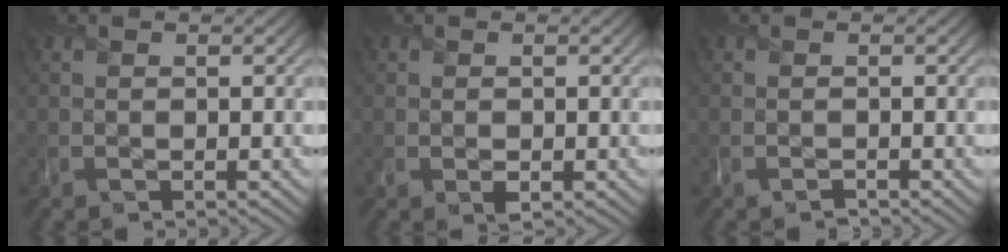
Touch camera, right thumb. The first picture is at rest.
{"total": 1.3, "force": [-0.3, 1.0, 0.7], "torque": [-0.014, -0.008, -0.006]}
{"total": 0.9, "force": [-0.7, 0.5, 0.3], "torque": [-0.007, -0.004, -0.016]}